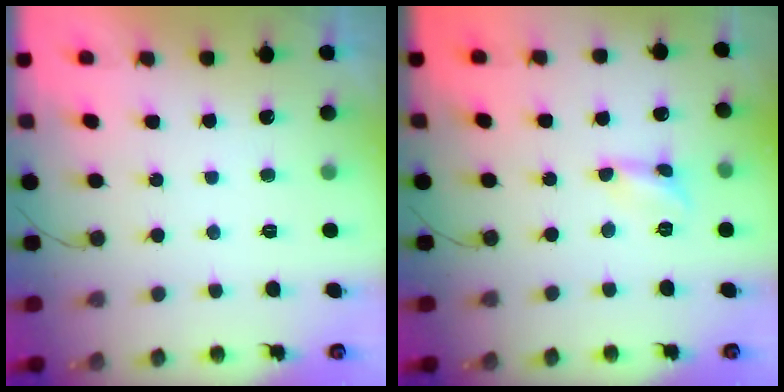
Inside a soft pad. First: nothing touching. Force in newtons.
{"total": 2.6, "press": 2.6, "slide": 0.2}